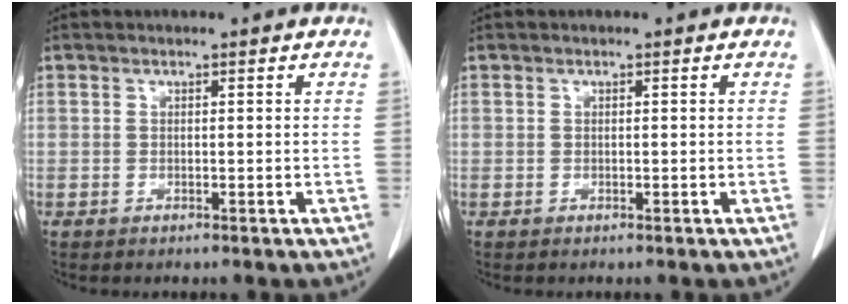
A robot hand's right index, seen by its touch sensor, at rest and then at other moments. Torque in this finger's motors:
{"motor_torque": [0.16, -0.12, -0.04, -0.01]}